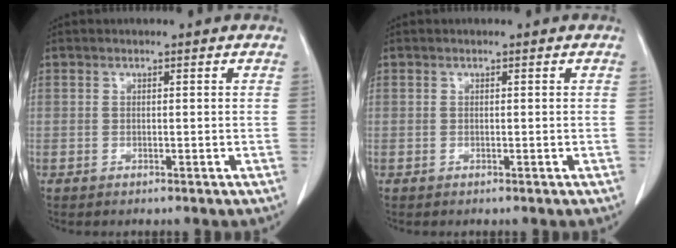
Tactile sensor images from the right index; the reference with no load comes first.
{"total": 0.0}